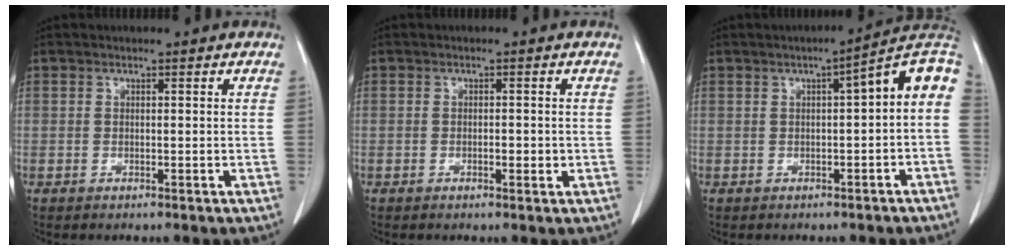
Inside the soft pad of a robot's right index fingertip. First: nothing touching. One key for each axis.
{"total": 1.3, "fx": -0.4, "fy": 0.5, "fz": 1.2, "tx": -0.019, "ty": 0.001, "tz": -0.004}
{"total": 8.3, "fx": 0.5, "fy": 1.3, "fz": 8.2, "tx": -0.104, "ty": 0.030, "tz": -0.002}